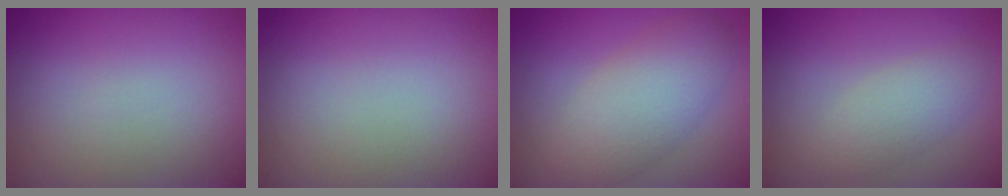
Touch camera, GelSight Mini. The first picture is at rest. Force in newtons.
{"total": 0.0}
{"total": 5.5, "press": 5.4, "slide": 0.6}
{"total": 2.8, "press": 2.8, "slide": 0.1}